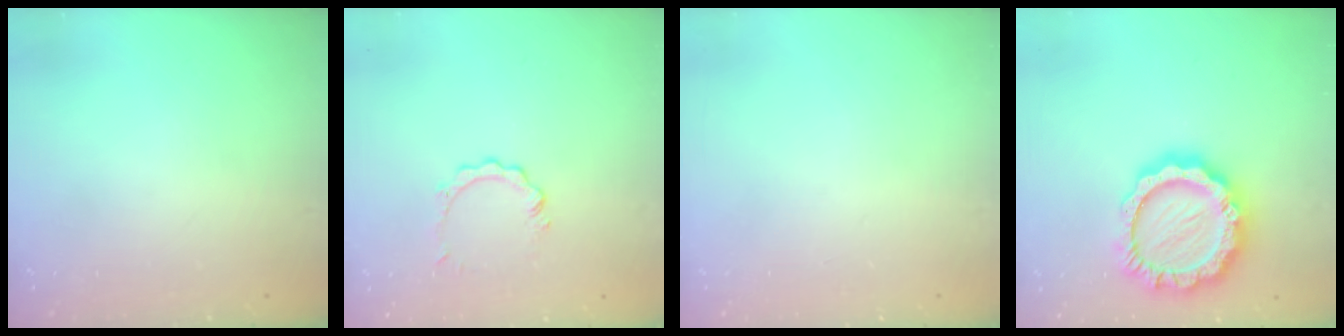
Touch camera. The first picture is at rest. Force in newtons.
{"total": 2.1, "press": 2.1, "slide": 0.2}
{"total": 0.0}
{"total": 17.0, "press": 16.9, "slide": 1.4}